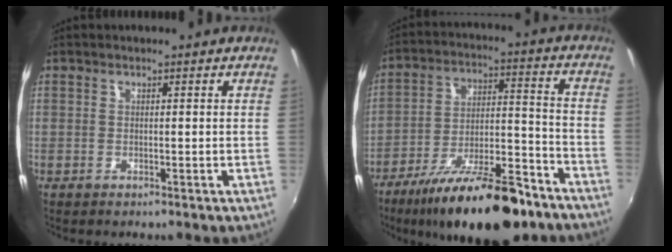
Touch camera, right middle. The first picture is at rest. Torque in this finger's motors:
{"motor_torque": [1.16, -0.98, 0.94, 0.17]}